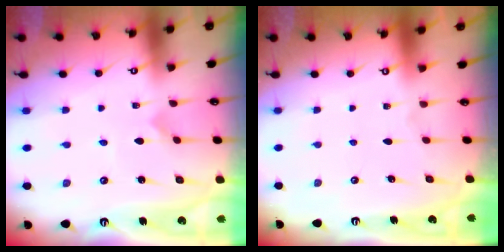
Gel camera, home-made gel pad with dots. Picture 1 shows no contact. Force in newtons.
{"total": 0.0}